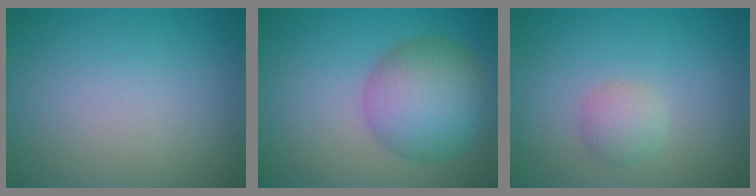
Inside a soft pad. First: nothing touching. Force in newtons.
{"total": 7.7, "press": 7.7, "slide": 0.3}
{"total": 1.9, "press": 1.9, "slide": 0.1}